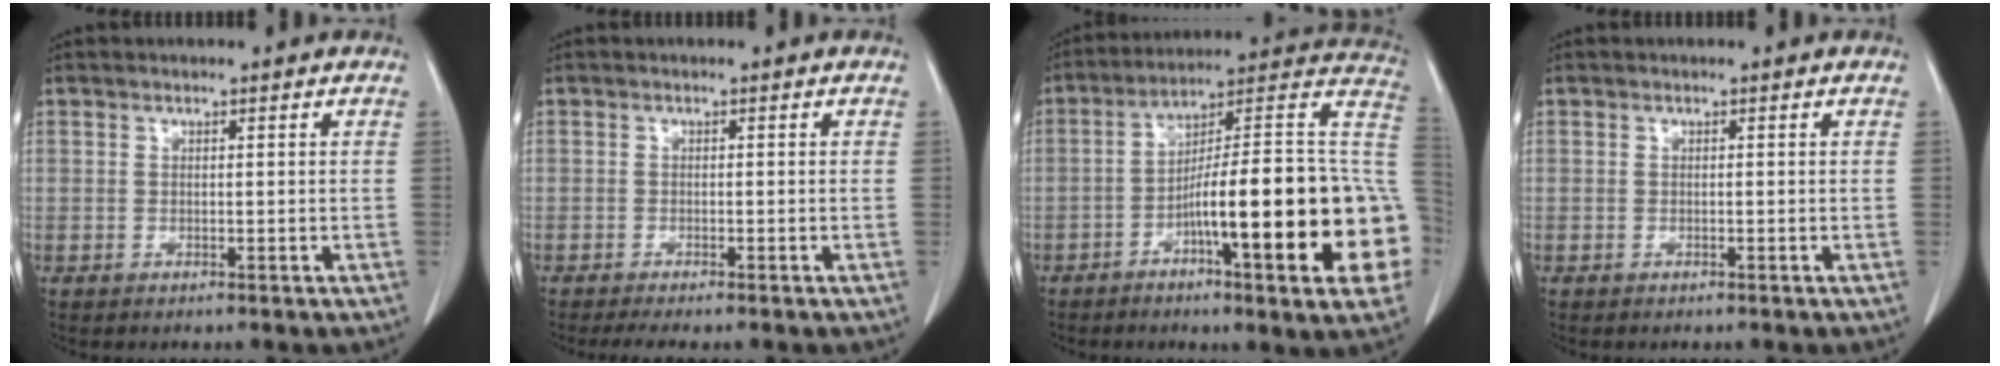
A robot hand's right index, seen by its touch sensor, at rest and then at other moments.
{"total": 3.6, "force": [-2.9, 0.2, 2.0], "torque": [-0.028, -0.007, -0.043]}
{"total": 26.0, "force": [-6.1, 2.3, 25.2], "torque": [-0.273, 0.013, -0.094]}
{"total": 0.0}